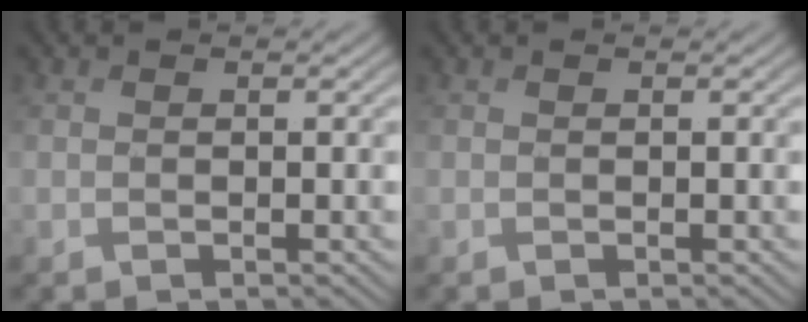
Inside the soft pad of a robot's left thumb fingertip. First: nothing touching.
{"total": 0.0}